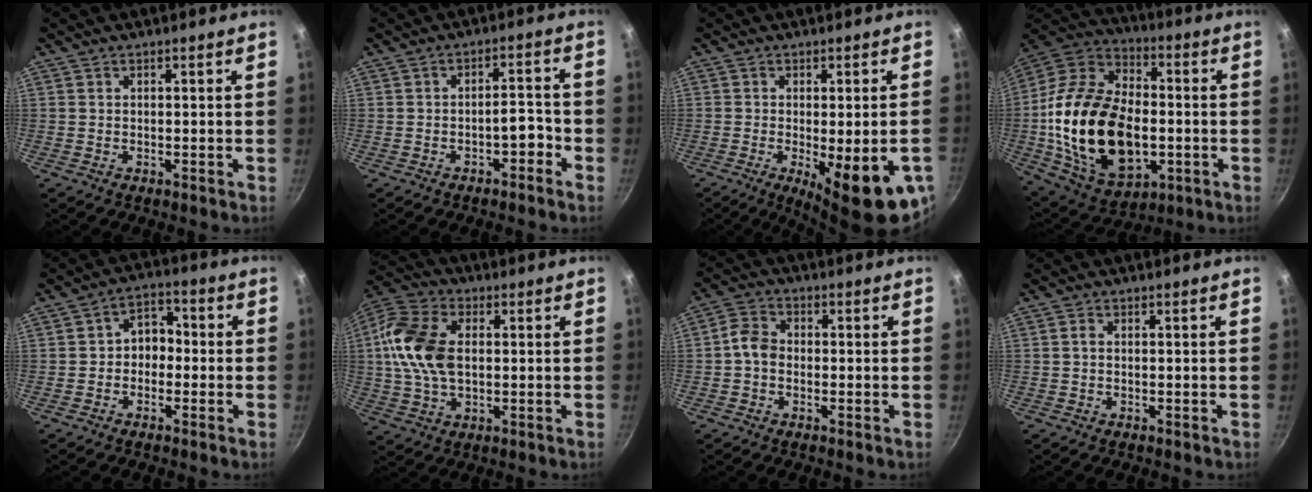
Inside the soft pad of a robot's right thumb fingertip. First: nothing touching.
{"total": 3.9, "force": [-2.2, 1.7, 2.7], "torque": [-0.021, 0.032, -0.027]}
{"total": 16.2, "force": [-5.6, 4.4, 14.6], "torque": [-0.170, -0.013, -0.062]}
{"total": 28.4, "force": [-3.2, 17.7, 22.0], "torque": [-0.393, 0.023, -0.049]}
{"total": 5.7, "force": [-0.9, 4.4, 3.4], "torque": [-0.009, 0.025, -0.027]}
{"total": 14.9, "force": [1.2, 9.6, 11.4], "torque": [-0.210, 0.017, 0.007]}
{"total": 4.7, "force": [-0.8, 3.7, 2.8], "torque": [-0.041, 0.020, -0.029]}
{"total": 1.0, "force": [-0.1, 0.7, 0.7], "torque": [-0.013, 0.005, -0.002]}